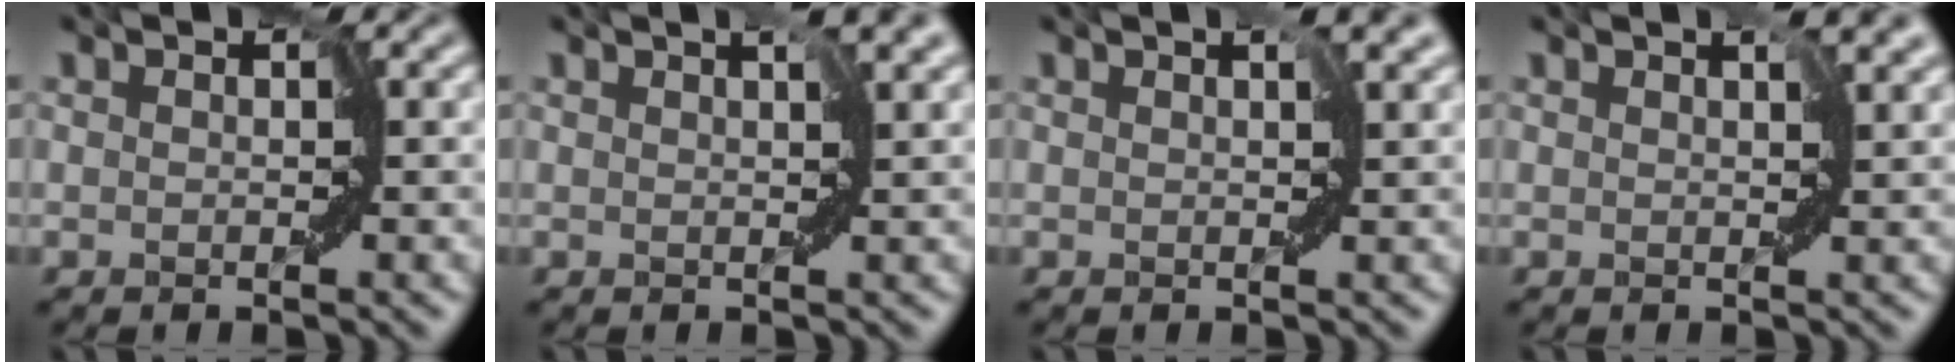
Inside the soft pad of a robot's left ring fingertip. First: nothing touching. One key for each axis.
{"total": 2.3, "fx": 1.2, "fy": 0.4, "fz": 2.0, "tx": -0.033, "ty": 0.007, "tz": 0.021}
{"total": 1.9, "fx": 0.9, "fy": 0.6, "fz": 1.5, "tx": -0.022, "ty": 0.004, "tz": 0.017}
{"total": 2.6, "fx": 1.3, "fy": 1.0, "fz": 2.0, "tx": -0.027, "ty": 0.005, "tz": 0.020}